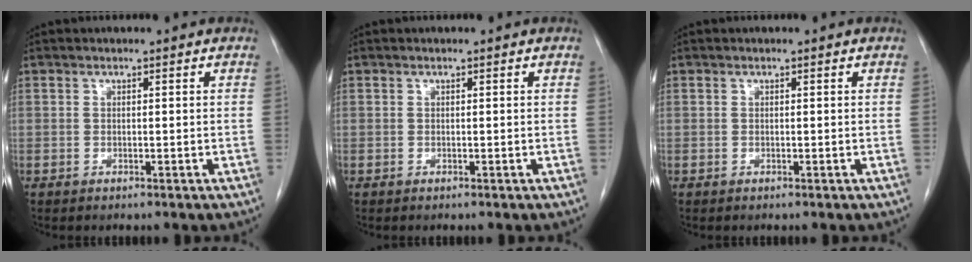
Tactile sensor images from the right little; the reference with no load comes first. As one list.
[{"total": 0.0}, {"total": 0.0}]